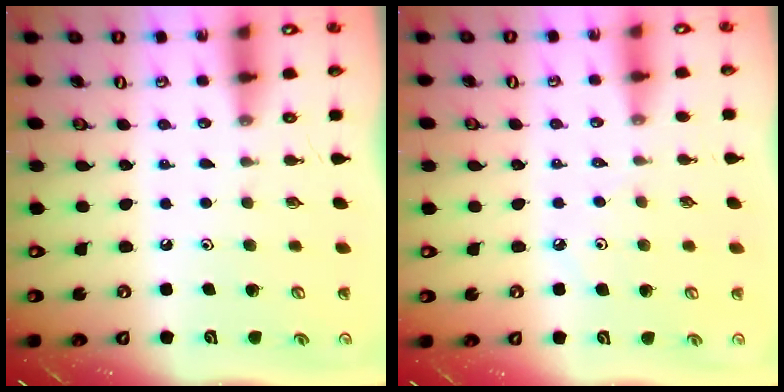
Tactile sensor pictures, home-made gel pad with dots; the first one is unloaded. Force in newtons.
{"total": 2.3, "press": 2.2, "slide": 0.5}